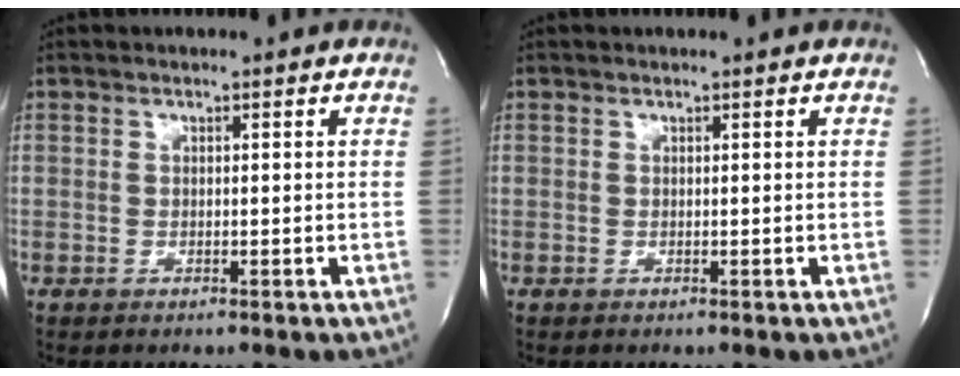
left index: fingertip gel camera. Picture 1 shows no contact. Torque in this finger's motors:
{"motor_torque": [0.09, -0.03, -0.03, 0.01]}